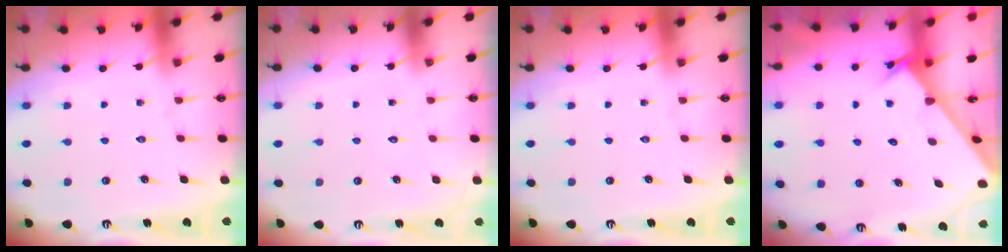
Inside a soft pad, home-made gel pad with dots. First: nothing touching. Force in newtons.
{"total": 1.5, "press": 1.5, "slide": 0.1}
{"total": 0.0}
{"total": 2.5, "press": 2.5, "slide": 0.2}